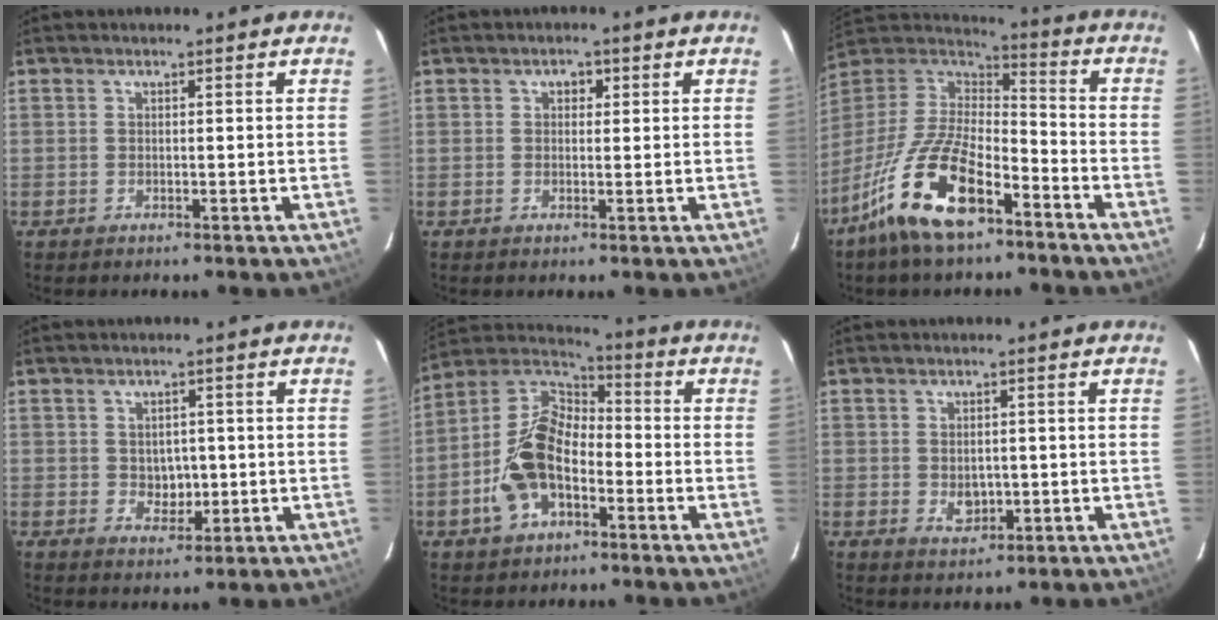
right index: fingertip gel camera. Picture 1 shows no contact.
{"total": 1.7, "force": [0.5, 1.5, 0.8], "torque": [-0.008, 0.008, 0.007]}
{"total": 19.0, "force": [-11.4, 7.4, 13.2], "torque": [-0.274, -0.023, -0.215]}
{"total": 3.6, "force": [0.1, 3.1, 1.7], "torque": [-0.026, 0.004, 0.007]}
{"total": 13.6, "force": [-4.6, 8.5, 9.7], "torque": [-0.203, 0.021, -0.088]}
{"total": 3.3, "force": [-0.3, 2.7, 2.0], "torque": [-0.032, -0.003, 0.001]}